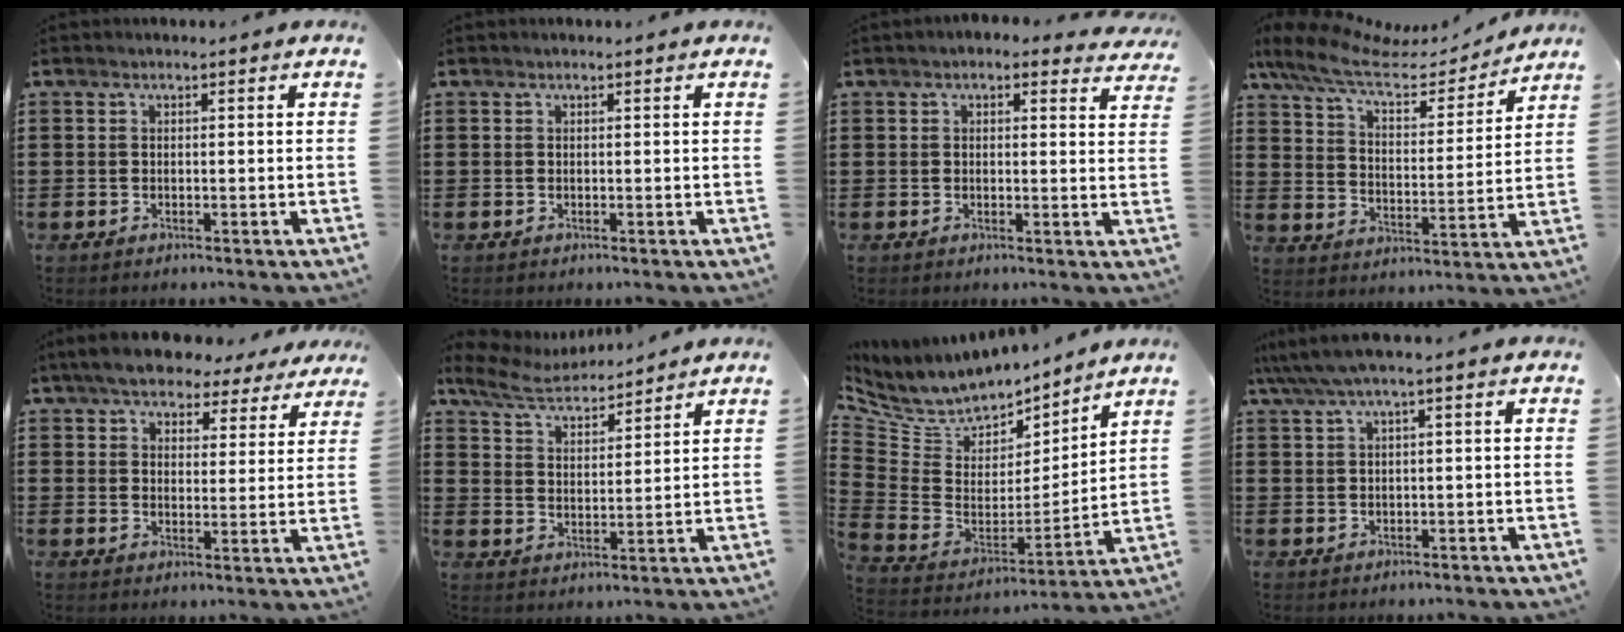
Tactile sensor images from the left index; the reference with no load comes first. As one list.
[{"total": 0.0}, {"total": 2.1, "force": [1.9, 0.7, 0.7], "torque": [-0.010, -0.003, 0.033]}, {"total": 9.6, "force": [7.4, 3.1, 5.3], "torque": [-0.132, -0.024, 0.126]}, {"total": 6.3, "force": [5.8, 1.6, 1.9], "torque": [-0.064, -0.012, 0.105]}, {"total": 6.6, "force": [6.1, 1.6, 2.2], "torque": [-0.072, -0.024, 0.107]}, {"total": 7.1, "force": [6.1, 3.3, 1.7], "torque": [-0.074, -0.048, 0.109]}, {"total": 2.4, "force": [1.1, 0.0, 2.1], "torque": [-0.050, -0.004, 0.016]}]